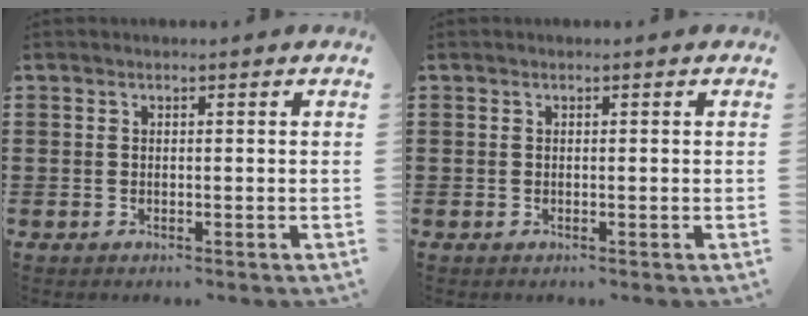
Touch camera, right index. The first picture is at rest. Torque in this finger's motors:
{"motor_torque": [0.03, 0.02, 0.00, 0.00]}